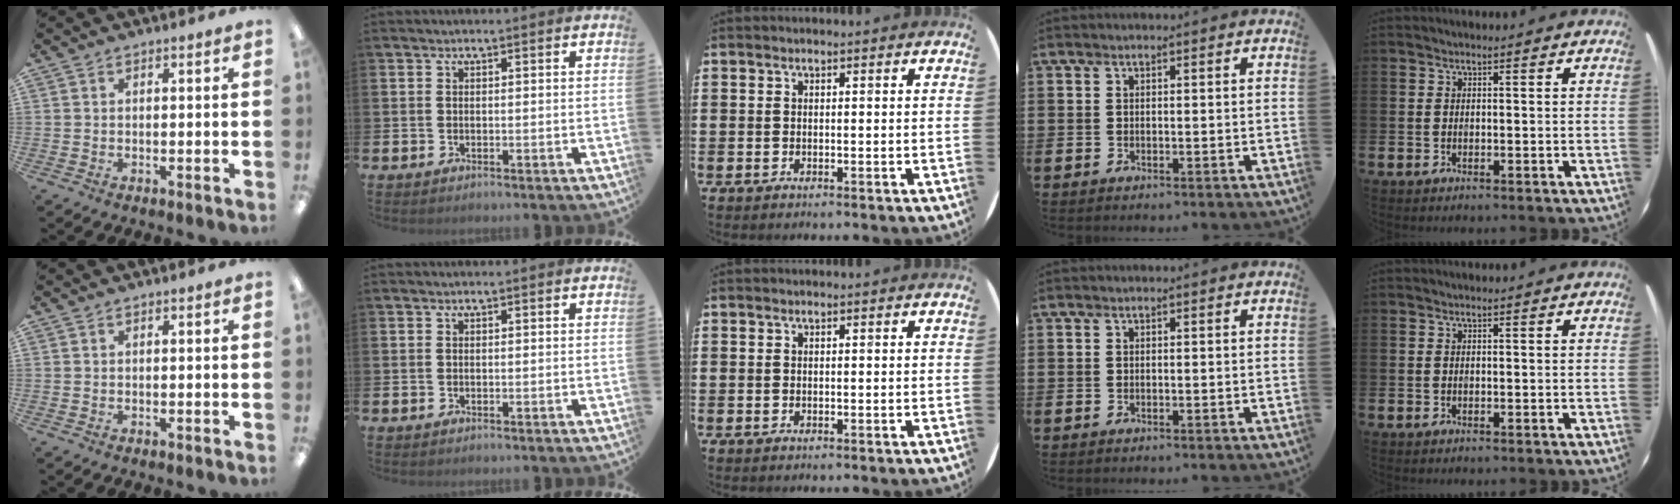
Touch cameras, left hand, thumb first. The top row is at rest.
{}